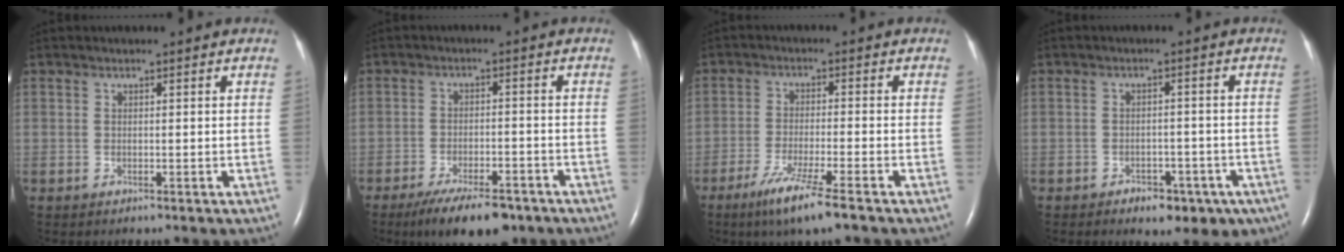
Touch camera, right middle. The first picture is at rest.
{"total": 10.0, "force": [-7.5, 3.1, 5.8], "torque": [-0.094, -0.011, -0.118]}
{"total": 7.5, "force": [-4.9, -0.2, 5.7], "torque": [-0.112, -0.022, -0.088]}
{"total": 6.7, "force": [-4.3, 4.0, 3.4], "torque": [-0.033, 0.014, -0.052]}